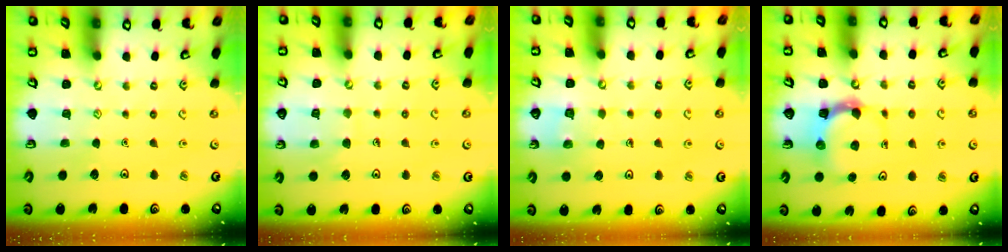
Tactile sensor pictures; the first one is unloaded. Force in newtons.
{"total": 4.8, "press": 4.8, "slide": 0.3}
{"total": 2.5, "press": 2.5, "slide": 0.1}
{"total": 4.8, "press": 4.8, "slide": 0.6}